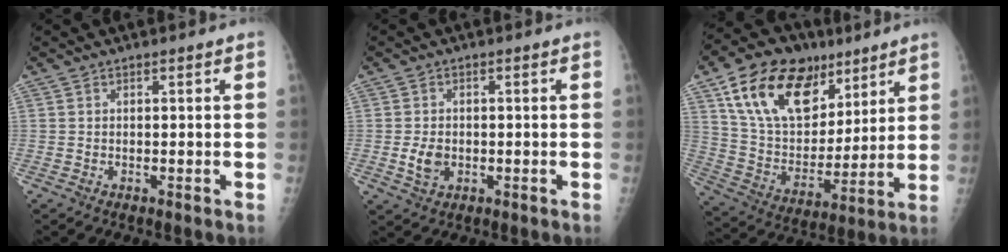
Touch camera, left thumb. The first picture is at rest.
{"total": 3.8, "force": [-0.5, 2.8, 2.5], "torque": [-0.042, -0.002, -0.005]}
{"total": 22.7, "force": [12.4, 13.9, 13.1], "torque": [-0.196, -0.030, 0.221]}